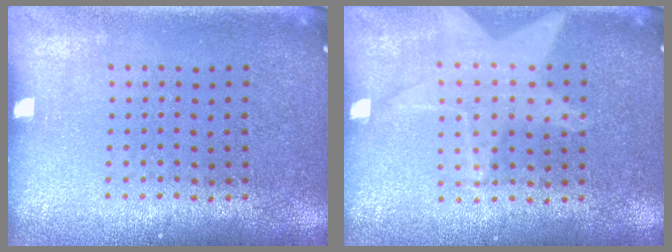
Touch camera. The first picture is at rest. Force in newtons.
{"total": 0.6, "press": 0.5, "slide": 0.2}